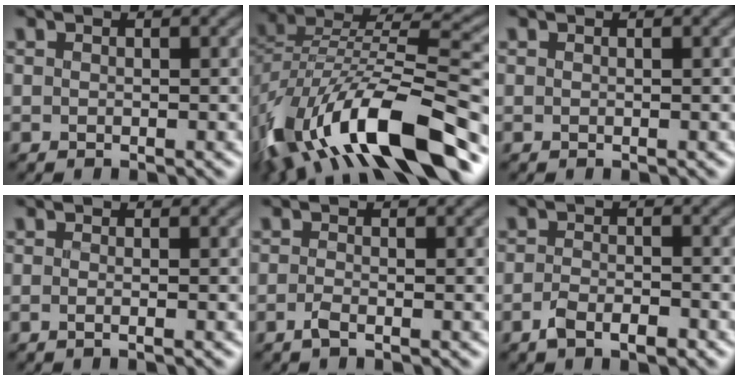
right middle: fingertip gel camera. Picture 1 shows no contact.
{"total": 14.9, "force": [-8.4, 6.5, 10.6], "torque": [-0.211, 0.016, -0.138]}
{"total": 0.0}
{"total": 1.1, "force": [-0.1, 0.5, 1.0], "torque": [-0.002, -0.006, -0.015]}
{"total": 0.8, "force": [-0.6, 0.1, 0.5], "torque": [-0.012, 0.004, -0.014]}
{"total": 2.2, "force": [-1.5, 0.8, 1.5], "torque": [-0.034, 0.006, -0.027]}